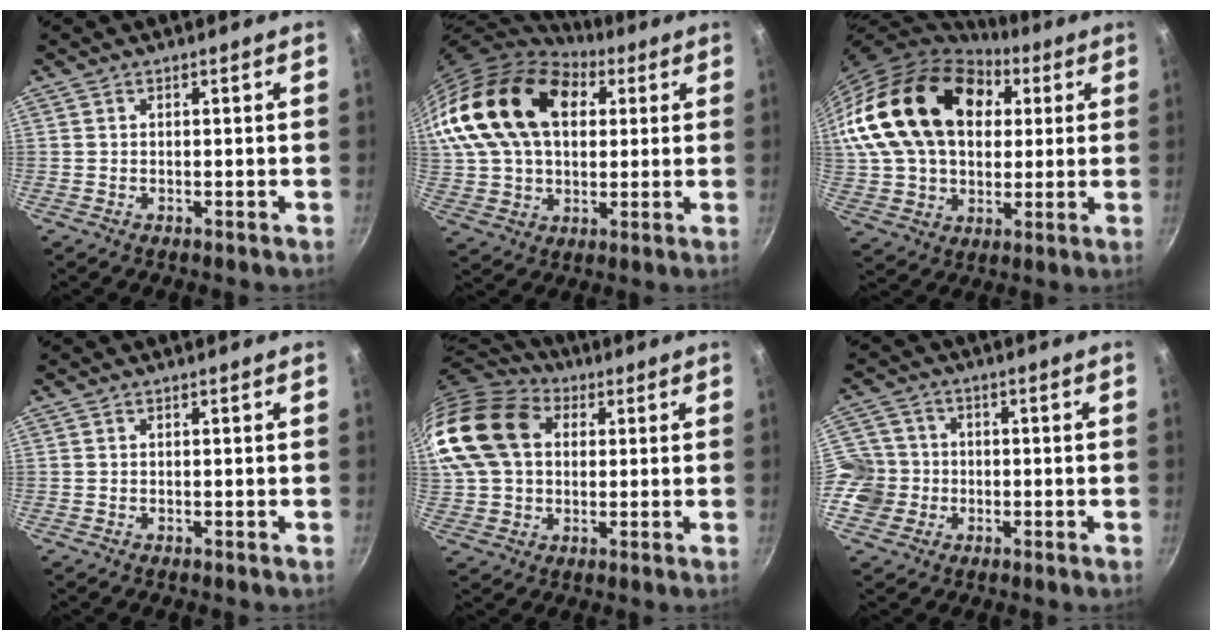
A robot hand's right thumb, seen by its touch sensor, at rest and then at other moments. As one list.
[{"total": 23.8, "force": [7.6, 15.8, 16.1], "torque": [-0.276, 0.007, 0.132]}, {"total": 25.7, "force": [7.2, 17.8, 17.1], "torque": [-0.285, 0.010, 0.128]}, {"total": 0.0}, {"total": 20.2, "force": [4.7, 14.8, 12.9], "torque": [-0.264, 0.028, 0.076]}, {"total": 7.4, "force": [-1.8, 6.9, 1.7], "torque": [0.000, 0.019, -0.045]}]